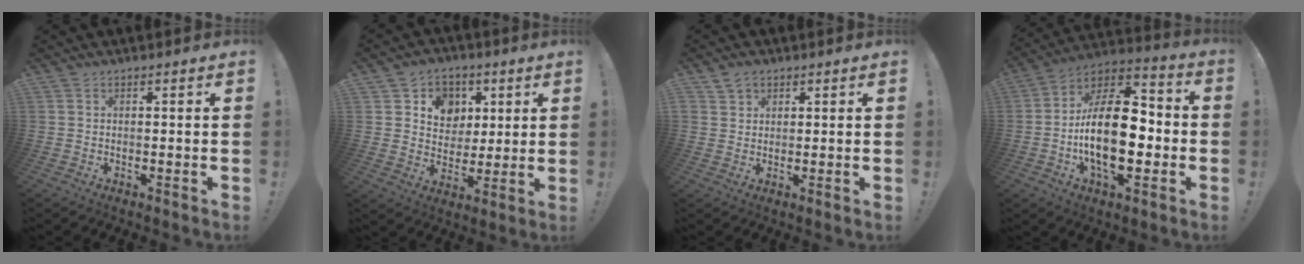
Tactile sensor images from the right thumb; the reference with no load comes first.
{"total": 10.5, "force": [3.8, 9.2, 3.4], "torque": [-0.048, -0.019, 0.078]}
{"total": 3.2, "force": [2.1, 2.4, 0.6], "torque": [-0.007, -0.008, 0.038]}
{"total": 22.6, "force": [-3.6, 11.6, 19.1], "torque": [-0.344, 0.015, -0.060]}